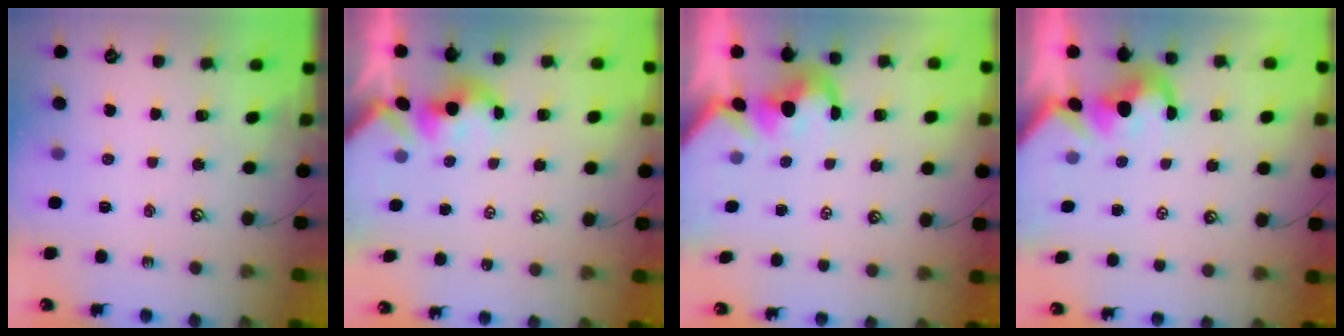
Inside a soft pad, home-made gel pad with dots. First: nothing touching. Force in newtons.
{"total": 1.8, "press": 1.8, "slide": 0.2}
{"total": 3.0, "press": 2.8, "slide": 1.0}
{"total": 3.0, "press": 2.8, "slide": 1.0}